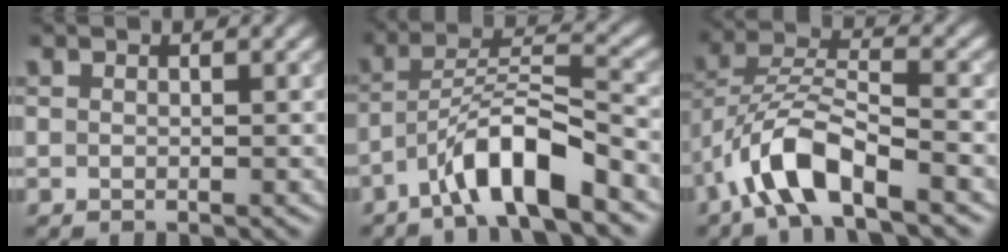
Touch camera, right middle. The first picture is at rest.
{"total": 7.0, "force": [-4.4, 1.4, 5.3], "torque": [-0.089, 0.017, -0.079]}
{"total": 6.9, "force": [-4.2, 2.2, 5.1], "torque": [-0.096, 0.006, -0.085]}